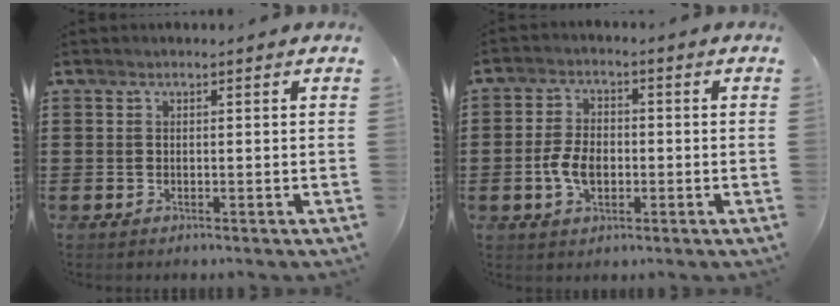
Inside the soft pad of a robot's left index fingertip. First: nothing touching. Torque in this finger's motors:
{"motor_torque": [0.72, 0.55, 0.60, 0.13]}